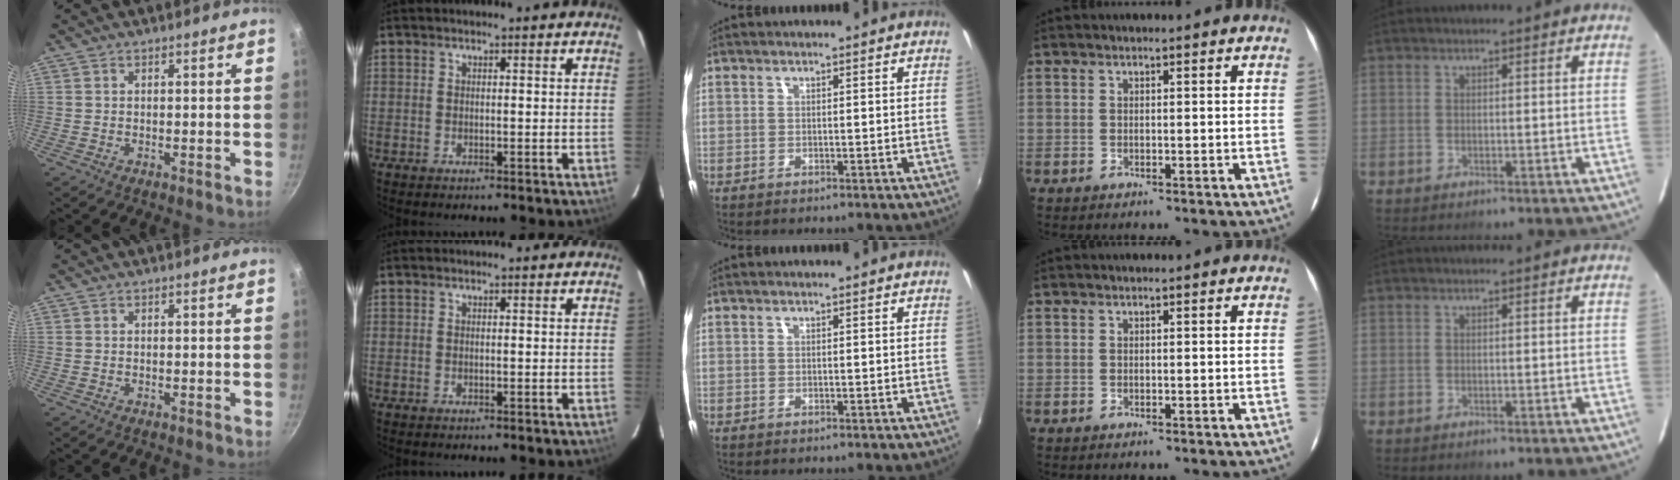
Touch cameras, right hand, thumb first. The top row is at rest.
{}